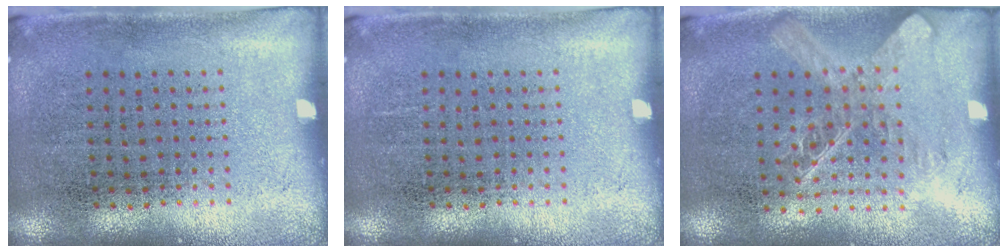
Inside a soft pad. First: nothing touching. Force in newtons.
{"total": 0.0}
{"total": 1.6, "press": 1.4, "slide": 0.8}